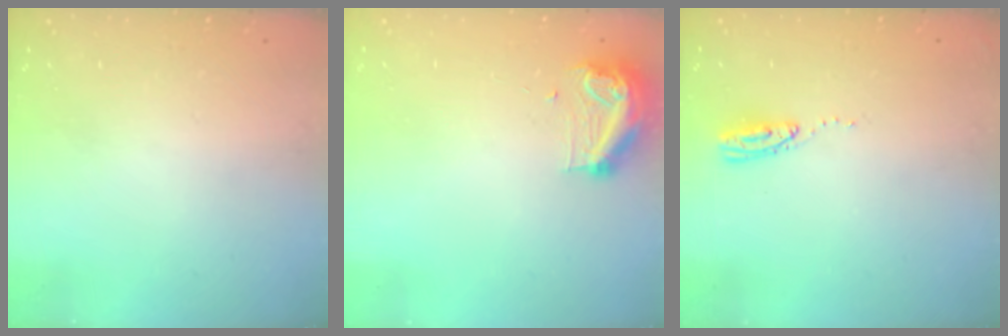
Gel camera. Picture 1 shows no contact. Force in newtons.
{"total": 9.8, "press": 9.8, "slide": 0.5}
{"total": 5.0, "press": 5.0, "slide": 0.5}